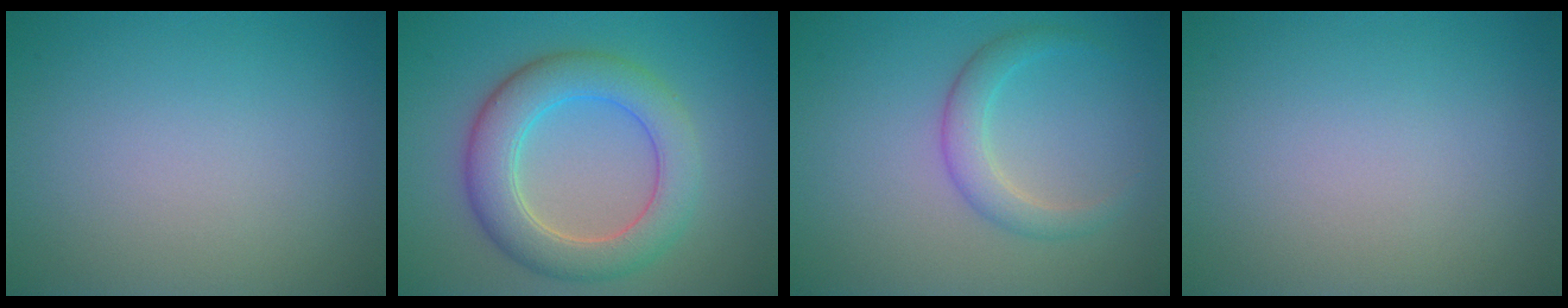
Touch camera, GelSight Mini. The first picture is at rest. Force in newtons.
{"total": 6.2, "press": 6.2, "slide": 0.2}
{"total": 2.5, "press": 2.5, "slide": 0.1}
{"total": 0.0}